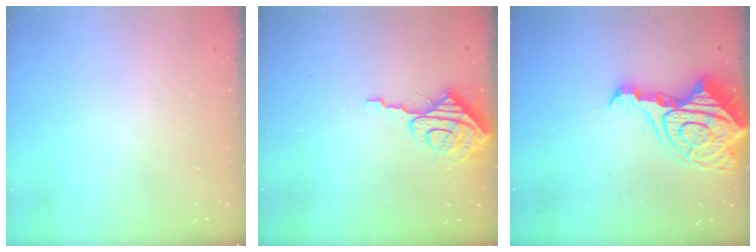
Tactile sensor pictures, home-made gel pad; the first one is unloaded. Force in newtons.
{"total": 8.9, "press": 8.9, "slide": 0.2}
{"total": 20.3, "press": 20.2, "slide": 1.9}